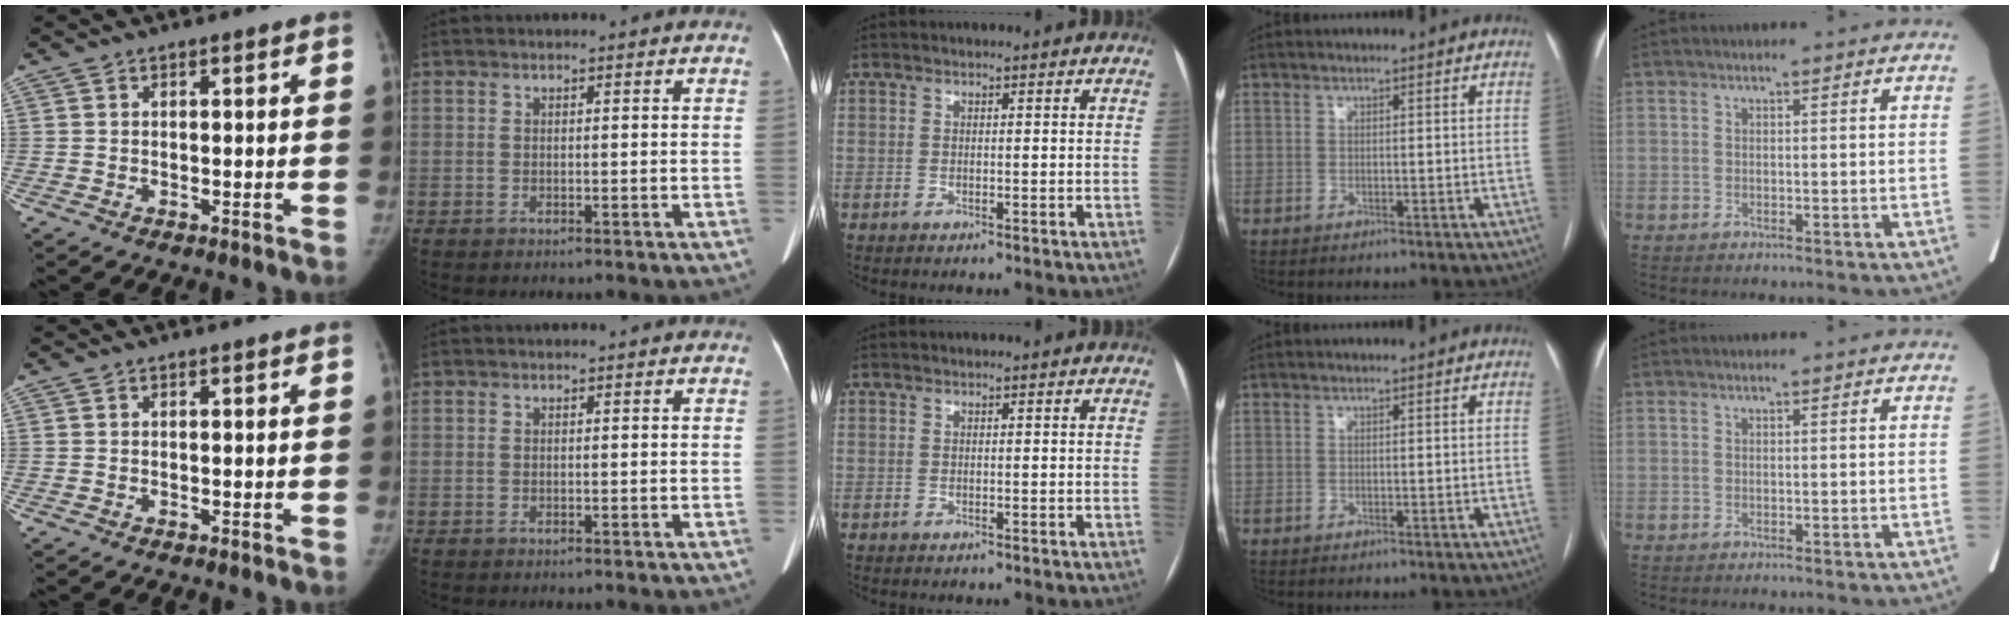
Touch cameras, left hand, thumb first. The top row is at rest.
{}